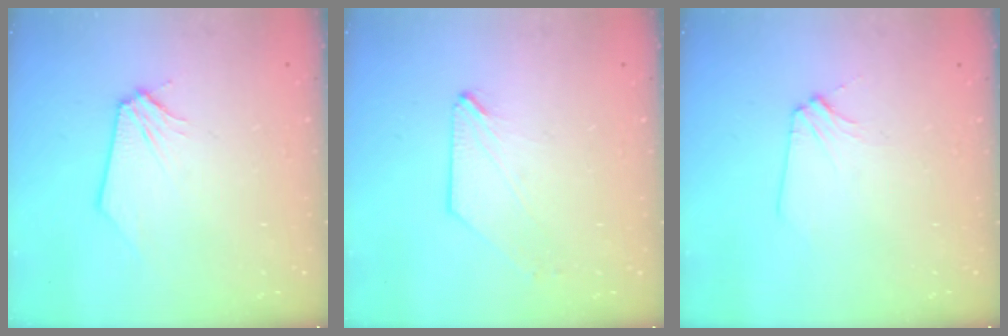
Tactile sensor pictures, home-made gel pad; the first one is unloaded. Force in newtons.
{"total": 1.3, "press": 1.3, "slide": 0.3}
{"total": 2.8, "press": 2.8, "slide": 0.6}